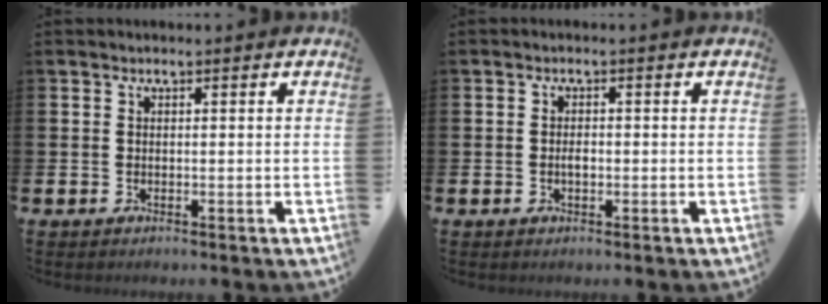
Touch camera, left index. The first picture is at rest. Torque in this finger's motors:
{"motor_torque": [0.34, 0.06, 0.00, 0.03]}